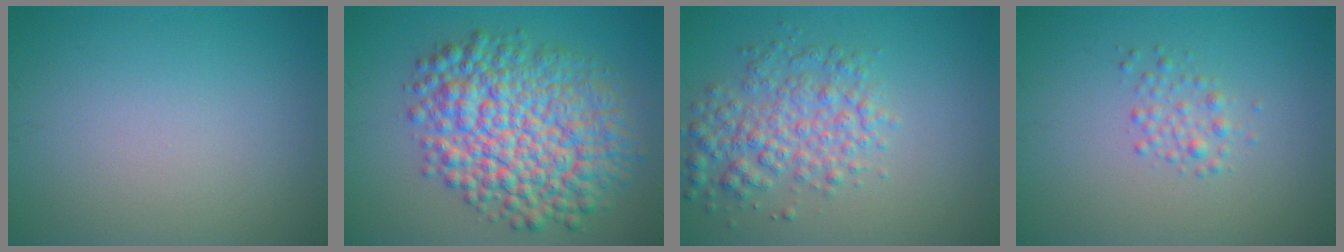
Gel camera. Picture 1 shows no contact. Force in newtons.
{"total": 10.9, "press": 10.9, "slide": 0.2}
{"total": 4.5, "press": 4.5, "slide": 0.1}
{"total": 1.6, "press": 1.6, "slide": 0.0}